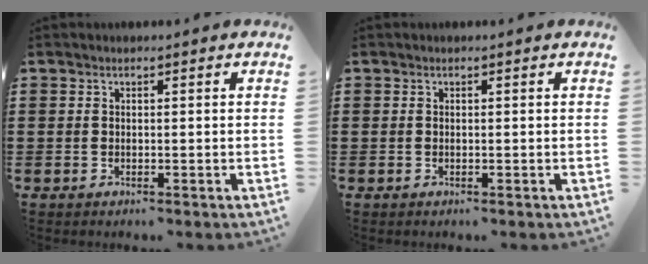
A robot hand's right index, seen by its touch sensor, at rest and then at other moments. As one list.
[{"total": 0.0}]